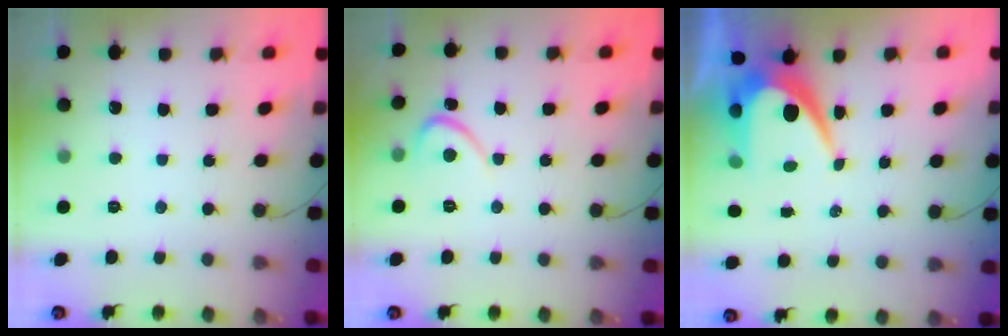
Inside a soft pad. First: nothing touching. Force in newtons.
{"total": 2.7, "press": 2.7, "slide": 0.3}
{"total": 8.9, "press": 8.9, "slide": 0.8}